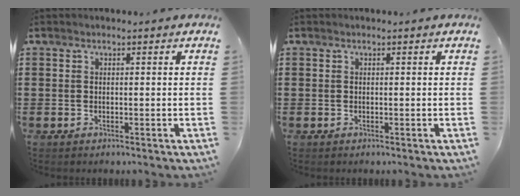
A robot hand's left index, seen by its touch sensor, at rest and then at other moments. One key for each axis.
{"total": 0.0}